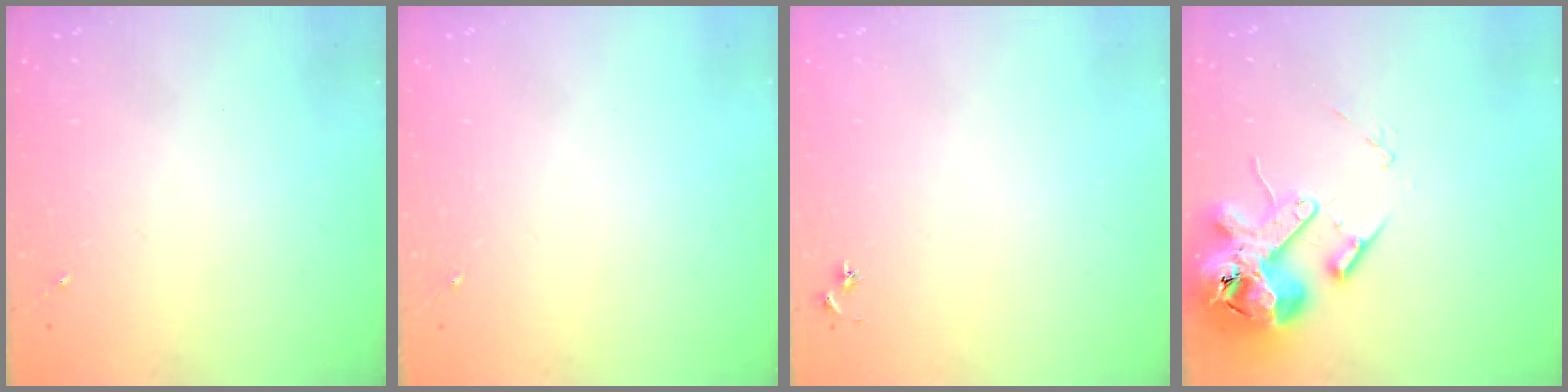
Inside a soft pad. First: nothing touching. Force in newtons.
{"total": 0.0}
{"total": 2.5, "press": 2.5, "slide": 0.3}
{"total": 15.8, "press": 15.5, "slide": 2.8}